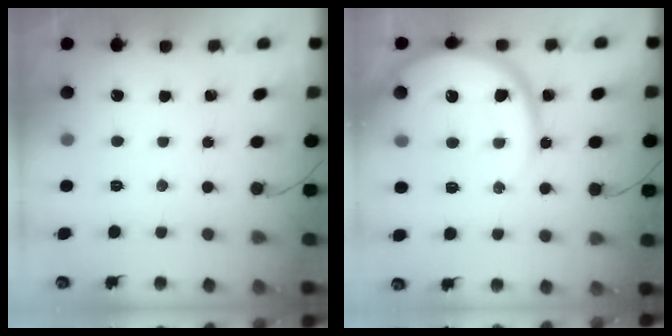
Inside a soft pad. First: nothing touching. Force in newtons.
{"total": 17.6, "press": 17.5, "slide": 1.5}